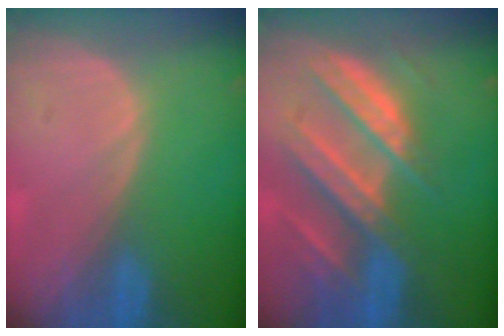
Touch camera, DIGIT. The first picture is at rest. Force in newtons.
{"total": 10.3, "press": 9.1, "slide": 4.8}